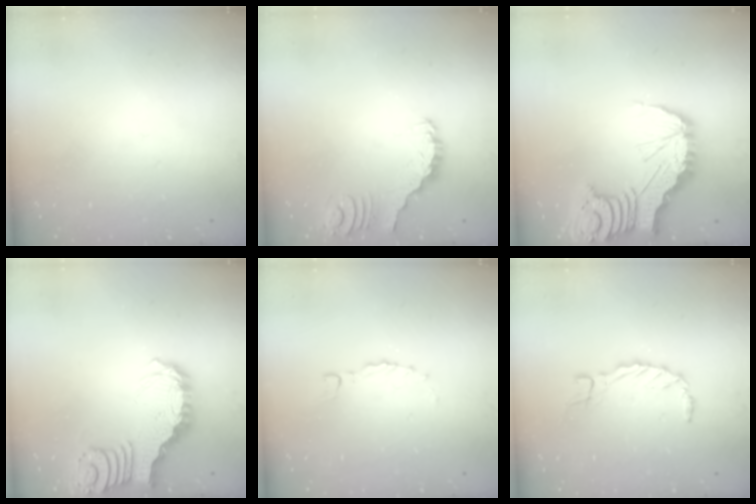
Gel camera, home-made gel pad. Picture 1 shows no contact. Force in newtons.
{"total": 2.7, "press": 2.7, "slide": 0.1}
{"total": 13.6, "press": 13.5, "slide": 1.6}
{"total": 3.4, "press": 3.3, "slide": 0.7}
{"total": 0.0}
{"total": 5.8, "press": 5.8, "slide": 0.8}